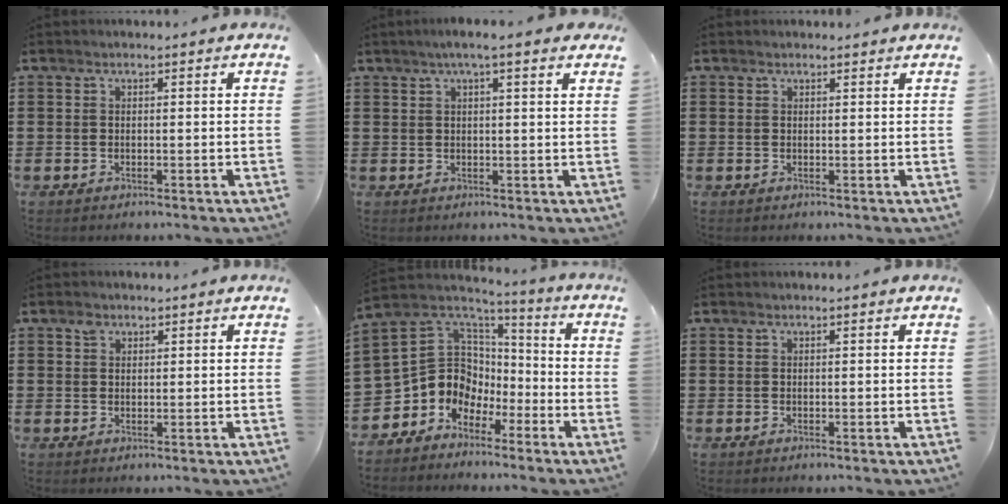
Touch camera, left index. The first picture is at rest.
{"total": 3.2, "force": [2.1, 0.2, 2.4], "torque": [-0.051, 0.004, 0.036]}
{"total": 1.0, "force": [0.7, 0.6, 0.0], "torque": [-0.002, 0.003, 0.015]}
{"total": 1.5, "force": [0.9, 1.0, 0.4], "torque": [-0.011, 0.003, 0.018]}
{"total": 9.2, "force": [-2.0, 8.8, 2.1], "torque": [-0.091, -0.018, -0.035]}
{"total": 0.0}